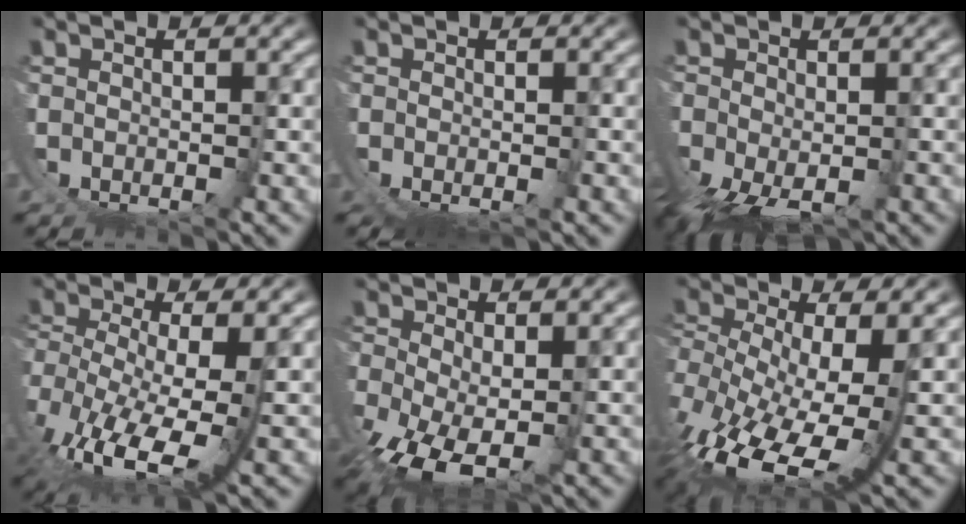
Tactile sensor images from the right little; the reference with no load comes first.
{"total": 3.2, "force": [-1.9, -2.6, -0.2], "torque": [0.033, -0.010, -0.020]}
{"total": 4.5, "force": [-3.2, -2.0, 2.5], "torque": [-0.021, -0.022, -0.030]}
{"total": 7.0, "force": [-4.0, 0.8, 5.7], "torque": [-0.103, -0.037, -0.041]}
{"total": 4.9, "force": [-3.5, -1.0, 3.4], "torque": [-0.045, -0.027, -0.037]}
{"total": 7.3, "force": [-3.9, 0.7, 6.1], "torque": [-0.120, -0.045, -0.032]}